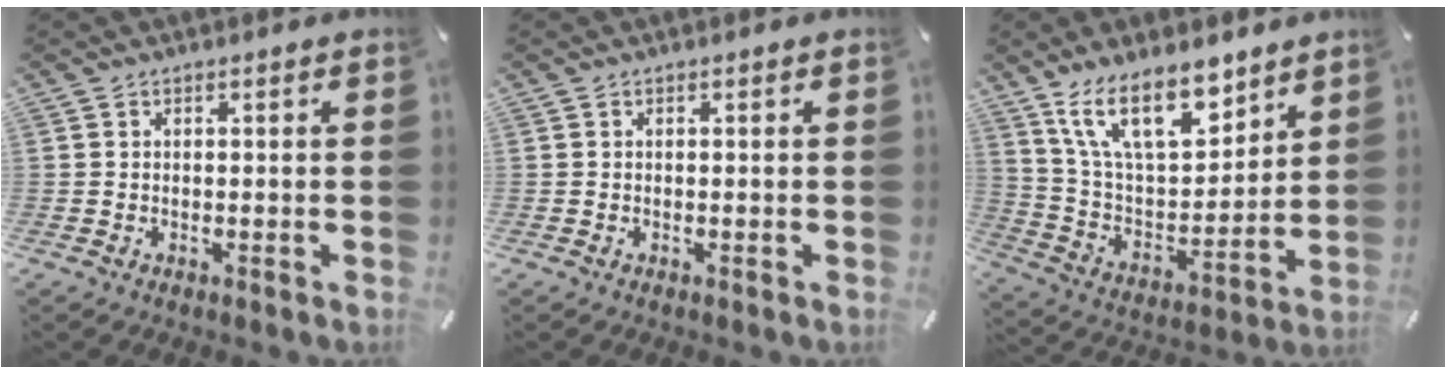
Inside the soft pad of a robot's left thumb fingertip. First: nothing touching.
{"total": 0.0}
{"total": 18.1, "force": [12.4, 8.0, 10.4], "torque": [-0.198, -0.061, 0.223]}